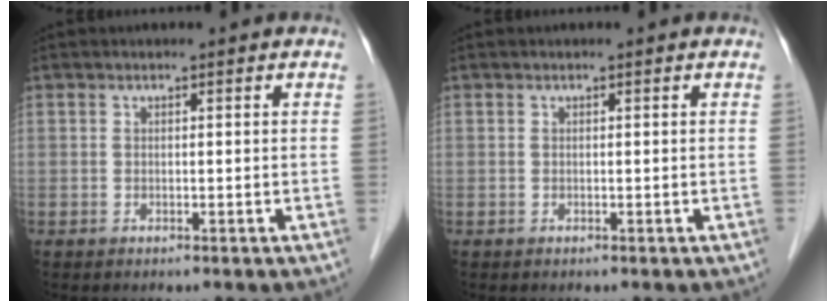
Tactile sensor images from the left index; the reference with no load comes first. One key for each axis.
{"total": 0.0}